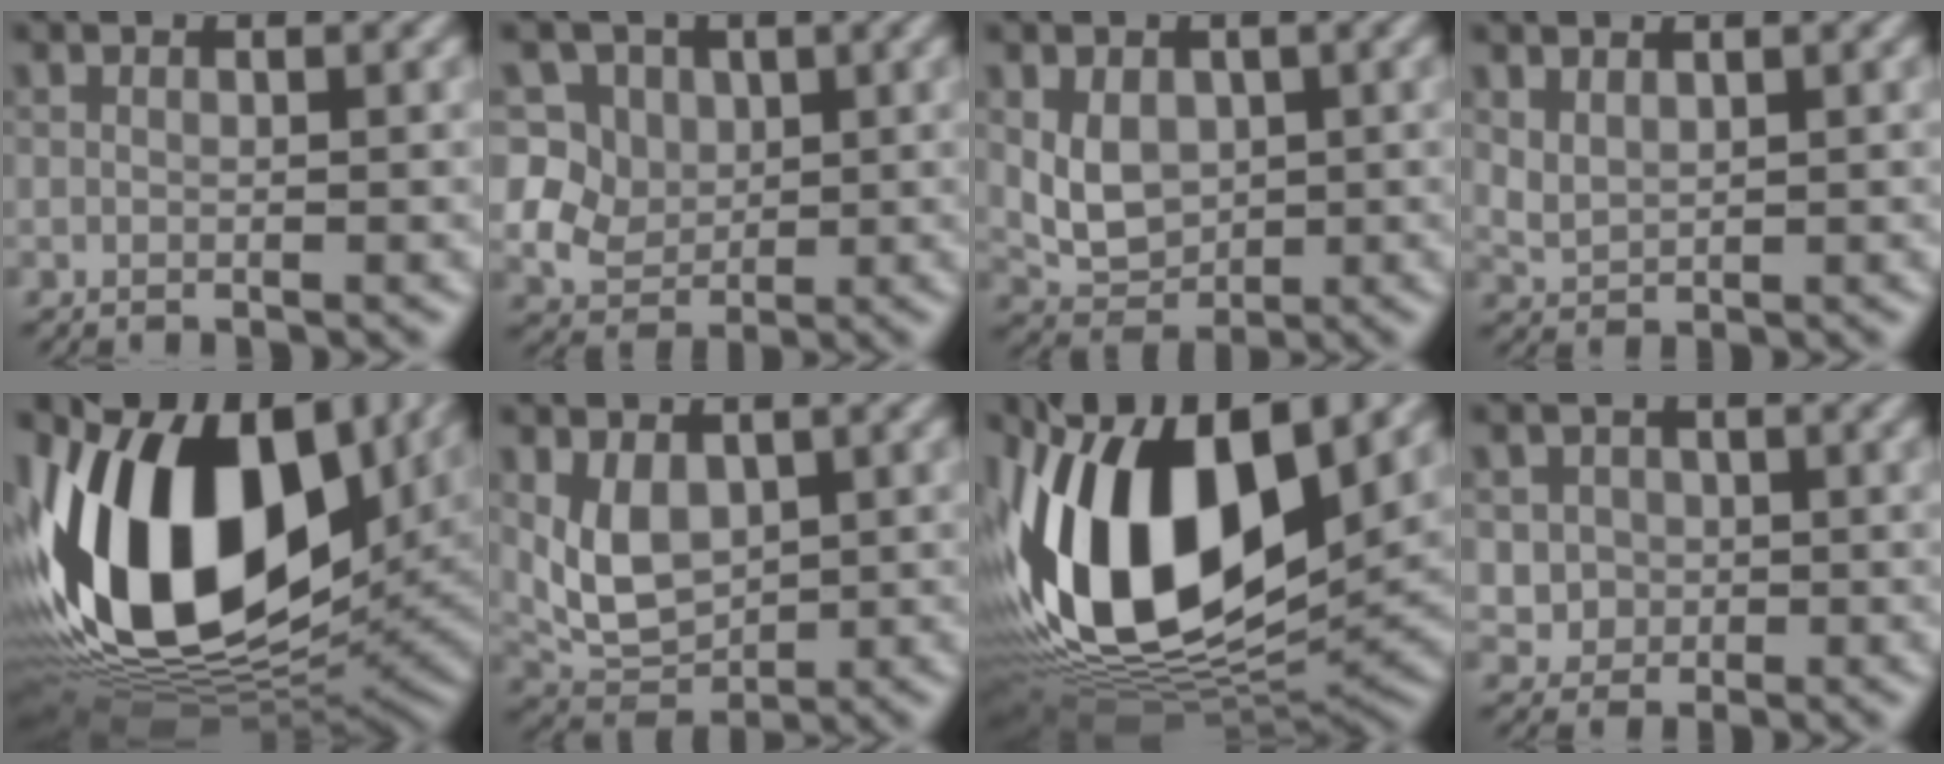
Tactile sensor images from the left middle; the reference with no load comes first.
{"total": 9.0, "force": [3.2, 7.5, 3.7], "torque": [-0.071, 0.021, 0.037]}
{"total": 3.7, "force": [0.5, 2.8, 2.3], "torque": [-0.045, -0.006, 0.012]}
{"total": 1.7, "force": [1.1, 0.9, 0.8], "torque": [-0.023, -0.001, 0.029]}
{"total": 16.6, "force": [2.9, 10.0, 12.9], "torque": [-0.242, -0.003, 0.037]}
{"total": 4.3, "force": [0.8, 3.0, 3.0], "torque": [-0.062, -0.008, 0.024]}
{"total": 15.6, "force": [3.0, 8.3, 12.9], "torque": [-0.239, -0.005, 0.041]}
{"total": 2.5, "force": [0.1, 2.4, 0.6], "torque": [-0.001, -0.003, 0.007]}